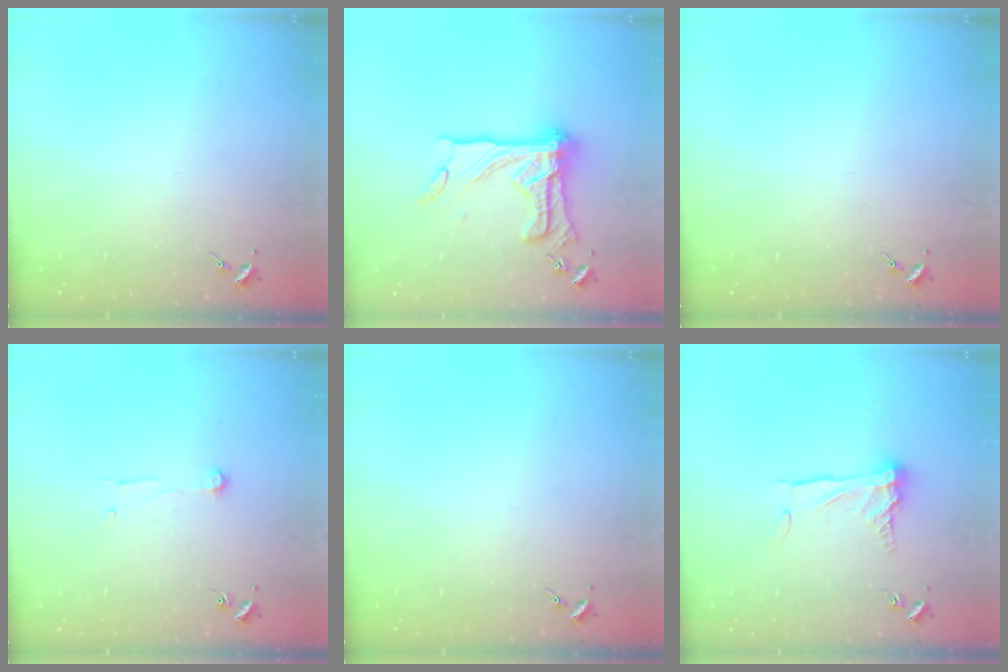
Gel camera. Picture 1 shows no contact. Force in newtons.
{"total": 23.4, "press": 23.2, "slide": 2.4}
{"total": 0.0}
{"total": 5.0, "press": 5.0, "slide": 0.5}
{"total": 0.0}
{"total": 11.4, "press": 11.4, "slide": 0.9}